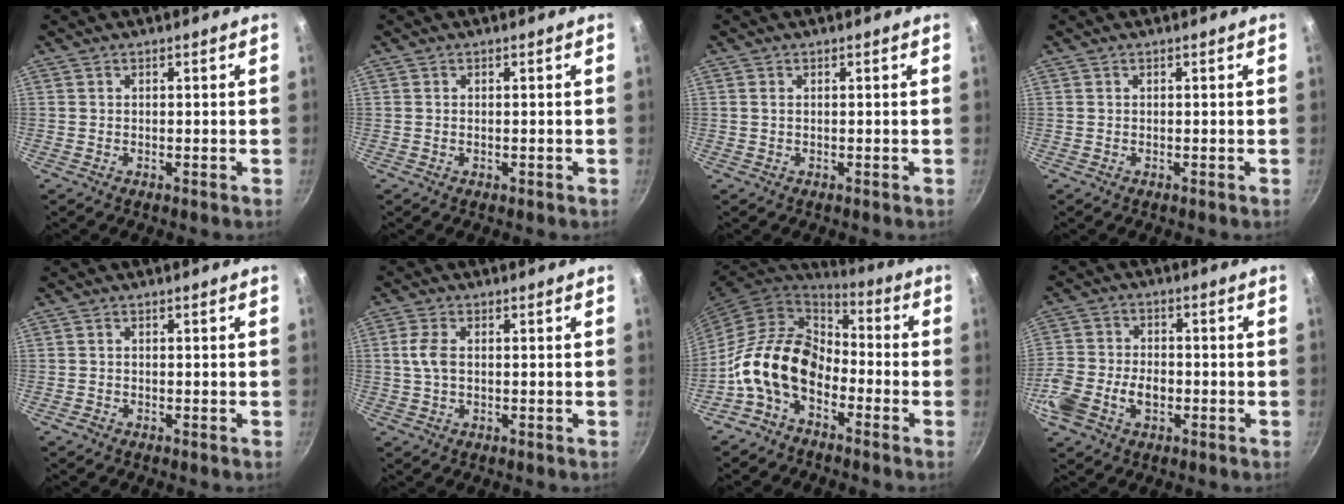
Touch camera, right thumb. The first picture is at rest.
{"total": 0.0}
{"total": 0.6, "force": [0.1, 0.4, 0.5], "torque": [-0.008, 0.002, 0.001]}
{"total": 0.0}
{"total": 0.7, "force": [-0.5, 0.5, 0.2], "torque": [-0.007, 0.004, -0.008]}
{"total": 4.3, "force": [0.2, 2.6, 3.4], "torque": [-0.071, 0.008, 0.002]}
{"total": 14.9, "force": [-5.3, 9.8, 9.9], "torque": [-0.152, 0.056, -0.125]}
{"total": 12.1, "force": [-3.8, 8.4, 7.9], "torque": [-0.156, 0.031, -0.080]}